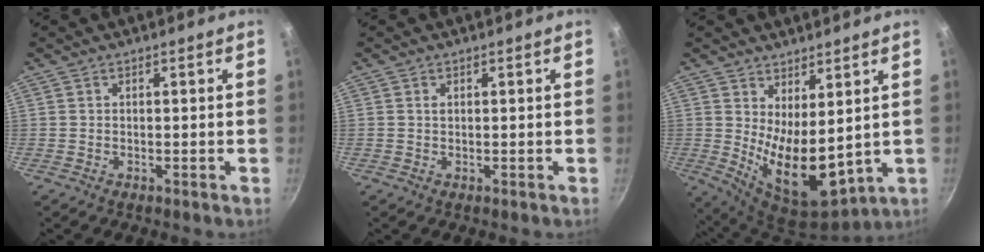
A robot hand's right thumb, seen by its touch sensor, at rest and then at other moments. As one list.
[{"total": 0.8, "force": [0.3, 0.5, 0.5], "torque": [-0.009, 0.001, 0.006]}, {"total": 12.4, "force": [2.6, 5.9, 10.6], "torque": [-0.153, -0.053, 0.063]}]